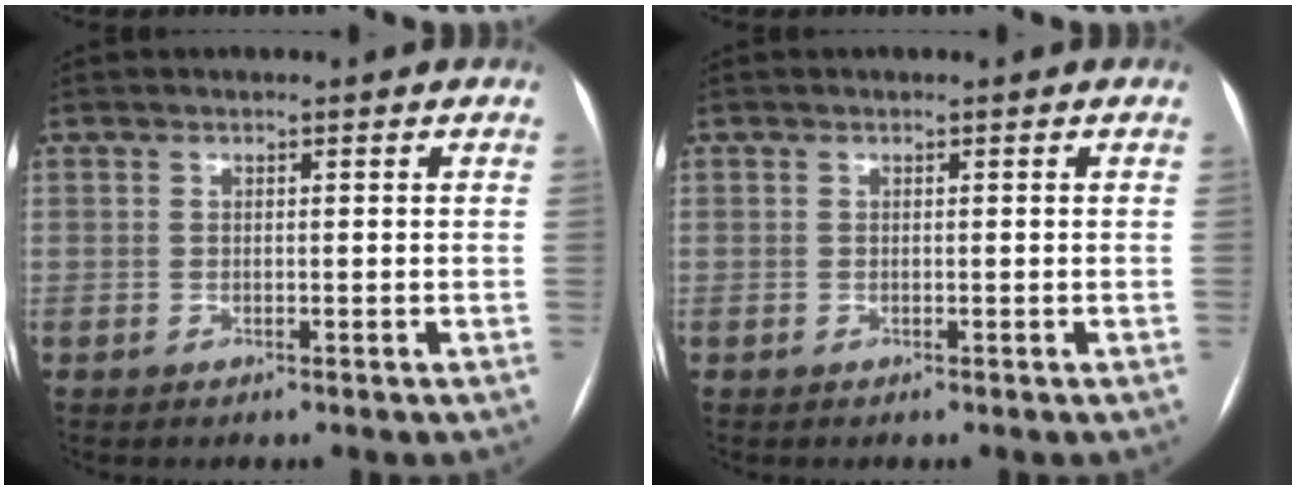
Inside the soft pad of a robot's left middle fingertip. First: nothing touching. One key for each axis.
{"total": 0.0}